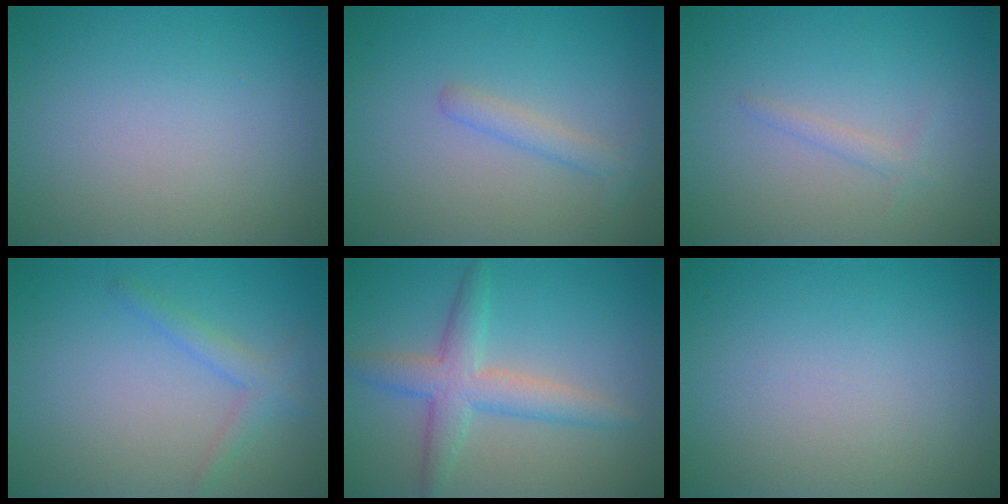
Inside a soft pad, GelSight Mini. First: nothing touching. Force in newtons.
{"total": 1.6, "press": 1.6, "slide": 0.0}
{"total": 0.9, "press": 0.9, "slide": 0.0}
{"total": 1.8, "press": 1.8, "slide": 0.0}
{"total": 4.3, "press": 4.3, "slide": 0.1}
{"total": 0.0}